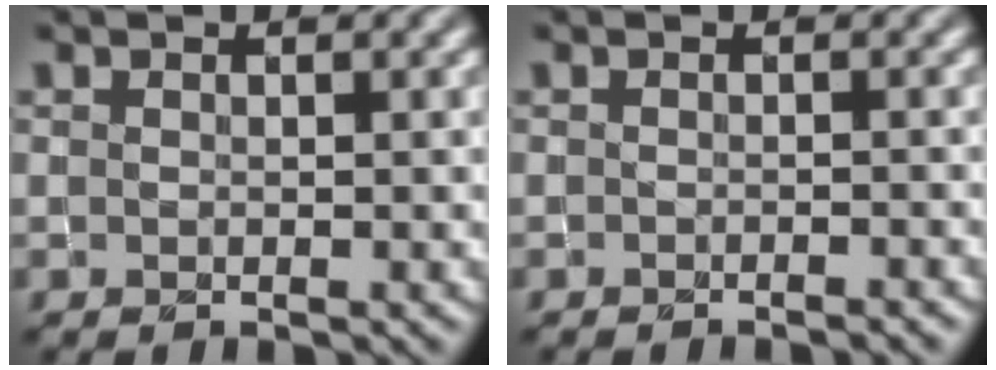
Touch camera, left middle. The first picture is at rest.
{"total": 1.1, "force": [-1.0, 0.1, 0.5], "torque": [-0.001, -0.005, -0.017]}